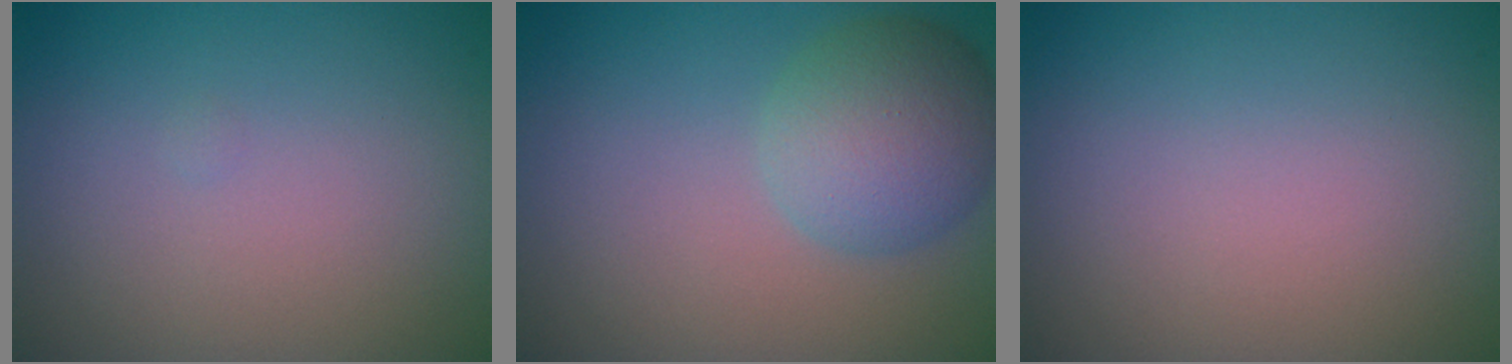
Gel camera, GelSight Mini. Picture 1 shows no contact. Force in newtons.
{"total": 5.0, "press": 5.0, "slide": 0.3}
{"total": 0.0}